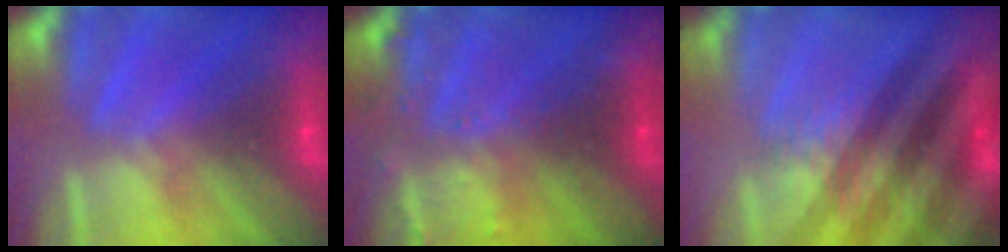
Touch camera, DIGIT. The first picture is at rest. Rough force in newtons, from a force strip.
{"total": 2.9}
{"total": 4.6}